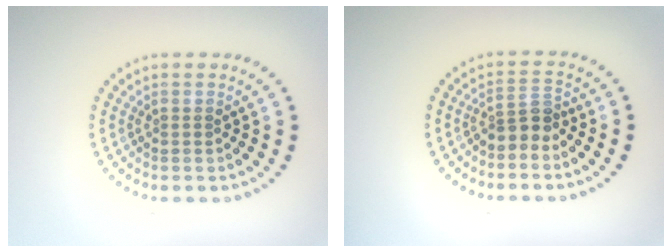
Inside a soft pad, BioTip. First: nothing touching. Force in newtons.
{"total": 2.3, "press": 1.8, "slide": 1.5}